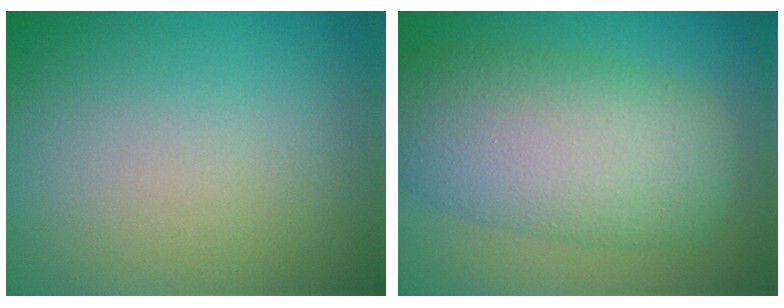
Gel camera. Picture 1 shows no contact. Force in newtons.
{"total": 9.3, "press": 9.3, "slide": 0.3}